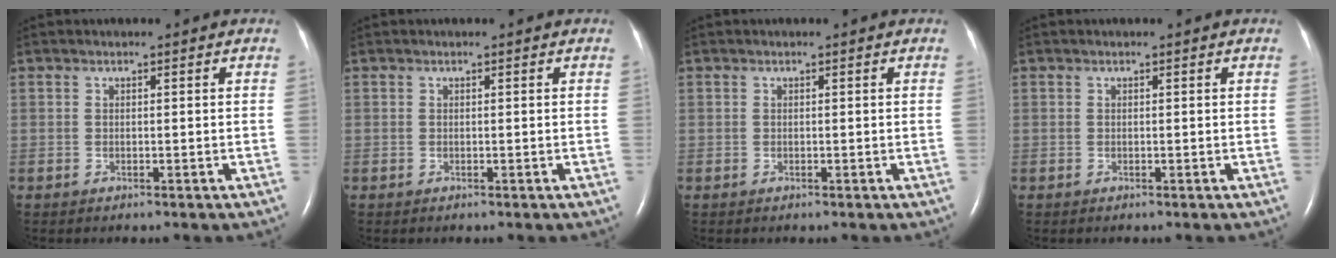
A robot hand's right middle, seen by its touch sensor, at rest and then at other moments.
{"total": 0.0}
{"total": 0.0}
{"total": 0.0}